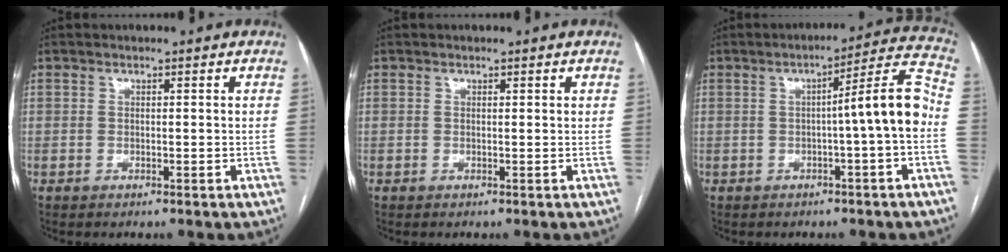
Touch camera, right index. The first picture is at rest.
{"total": 0.0}
{"total": 9.0, "force": [-1.3, -0.6, 8.9], "torque": [-0.119, 0.025, -0.020]}